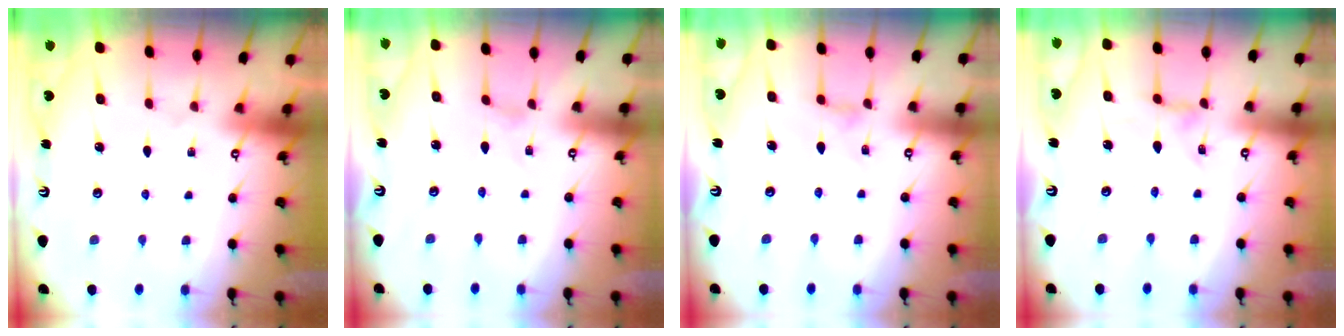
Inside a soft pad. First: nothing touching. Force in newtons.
{"total": 0.0}
{"total": 1.8, "press": 1.7, "slide": 0.4}
{"total": 0.0}